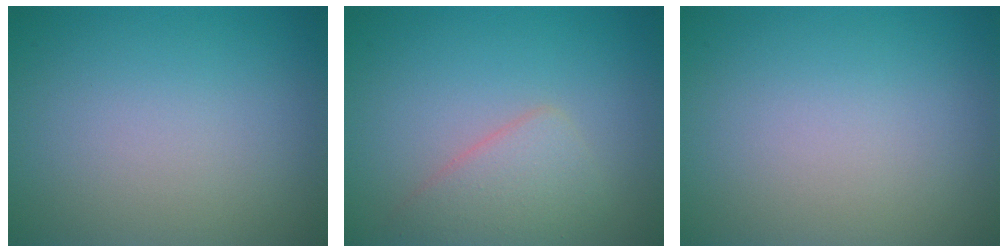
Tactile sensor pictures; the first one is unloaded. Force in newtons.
{"total": 2.8, "press": 2.8, "slide": 0.2}
{"total": 0.0}